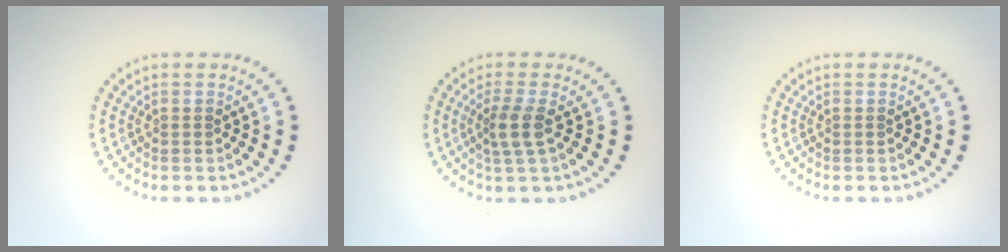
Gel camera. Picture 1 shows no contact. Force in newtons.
{"total": 2.2, "press": 1.8, "slide": 1.3}
{"total": 0.0}